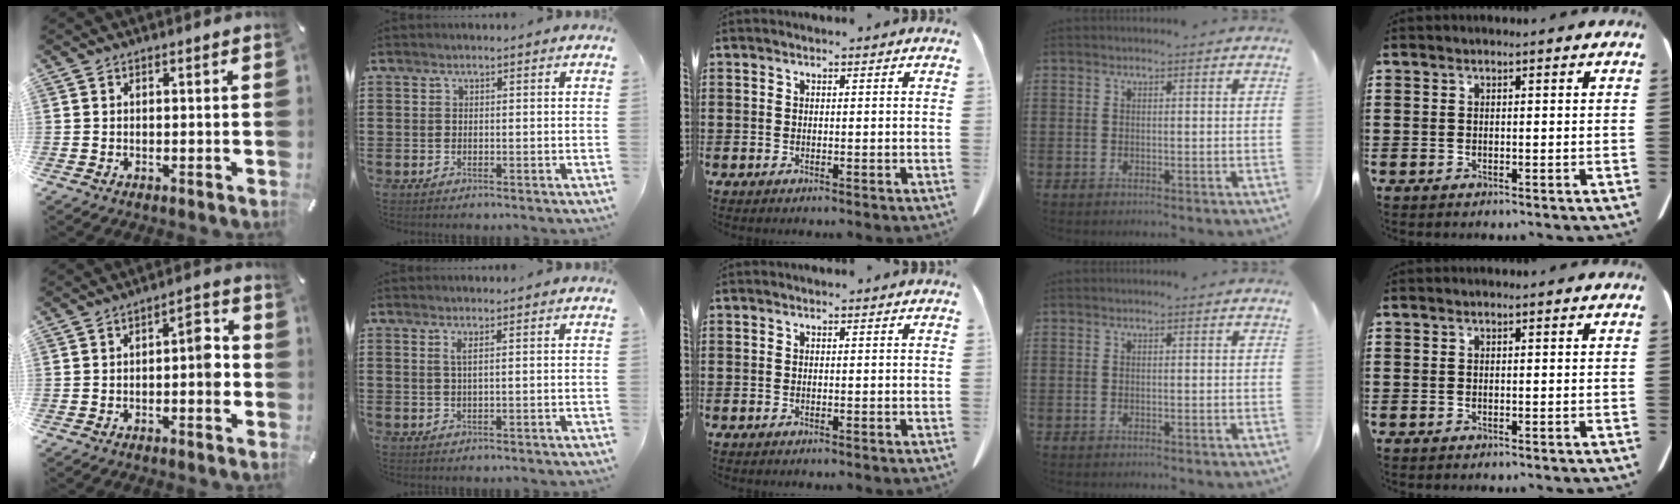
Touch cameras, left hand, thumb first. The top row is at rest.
{"thumb": {"total": 6.4, "force": [-1.4, 2.9, 5.6], "torque": [-0.072, 0.012, -0.030]}, "index": {"total": 1.6, "force": [0.6, -0.1, 1.4], "torque": [-0.031, -0.002, 0.010]}}